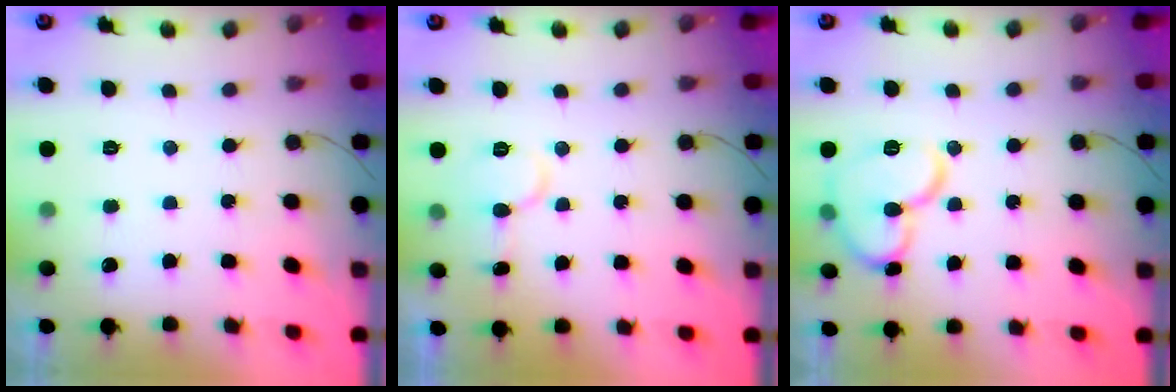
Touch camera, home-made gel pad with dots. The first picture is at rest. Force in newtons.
{"total": 6.9, "press": 6.8, "slide": 0.7}
{"total": 12.6, "press": 12.5, "slide": 1.1}